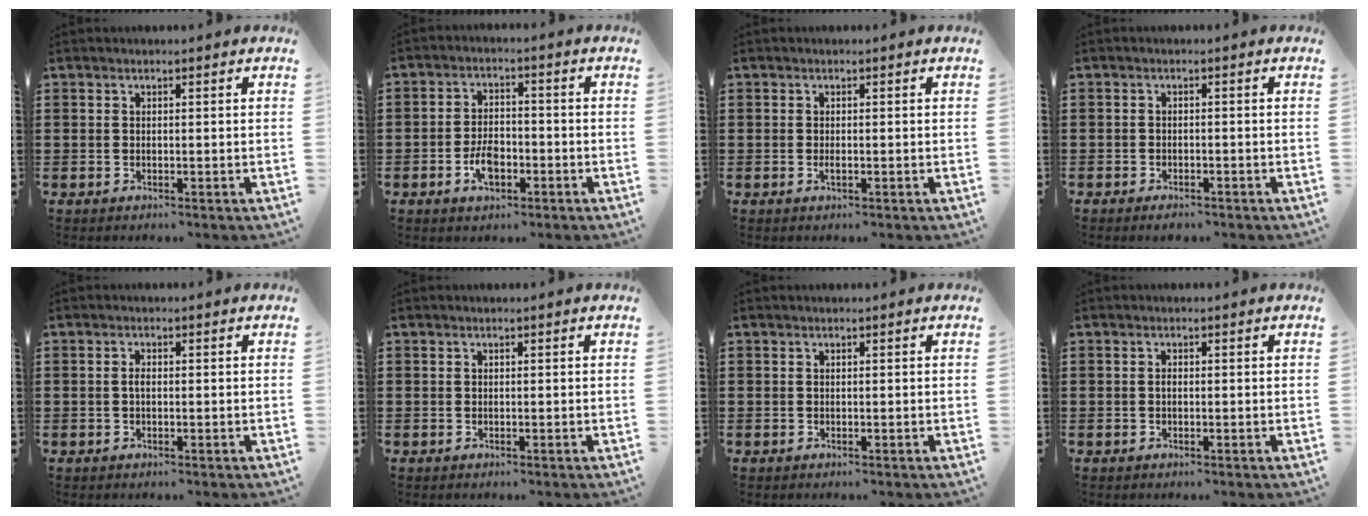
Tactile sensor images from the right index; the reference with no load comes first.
{"total": 4.9, "force": [-2.0, 2.7, 3.5], "torque": [-0.081, 0.001, -0.041]}
{"total": 0.9, "force": [-0.2, 0.2, 0.8], "torque": [-0.016, -0.005, -0.003]}
{"total": 1.4, "force": [-1.3, 0.3, 0.2], "torque": [-0.009, 0.000, -0.027]}
{"total": 1.3, "force": [-0.1, 0.5, 1.2], "torque": [-0.023, 0.000, -0.003]}
{"total": 0.0}
{"total": 0.0}
{"total": 0.7, "force": [-0.1, 0.3, 0.6], "torque": [-0.014, -0.002, -0.002]}